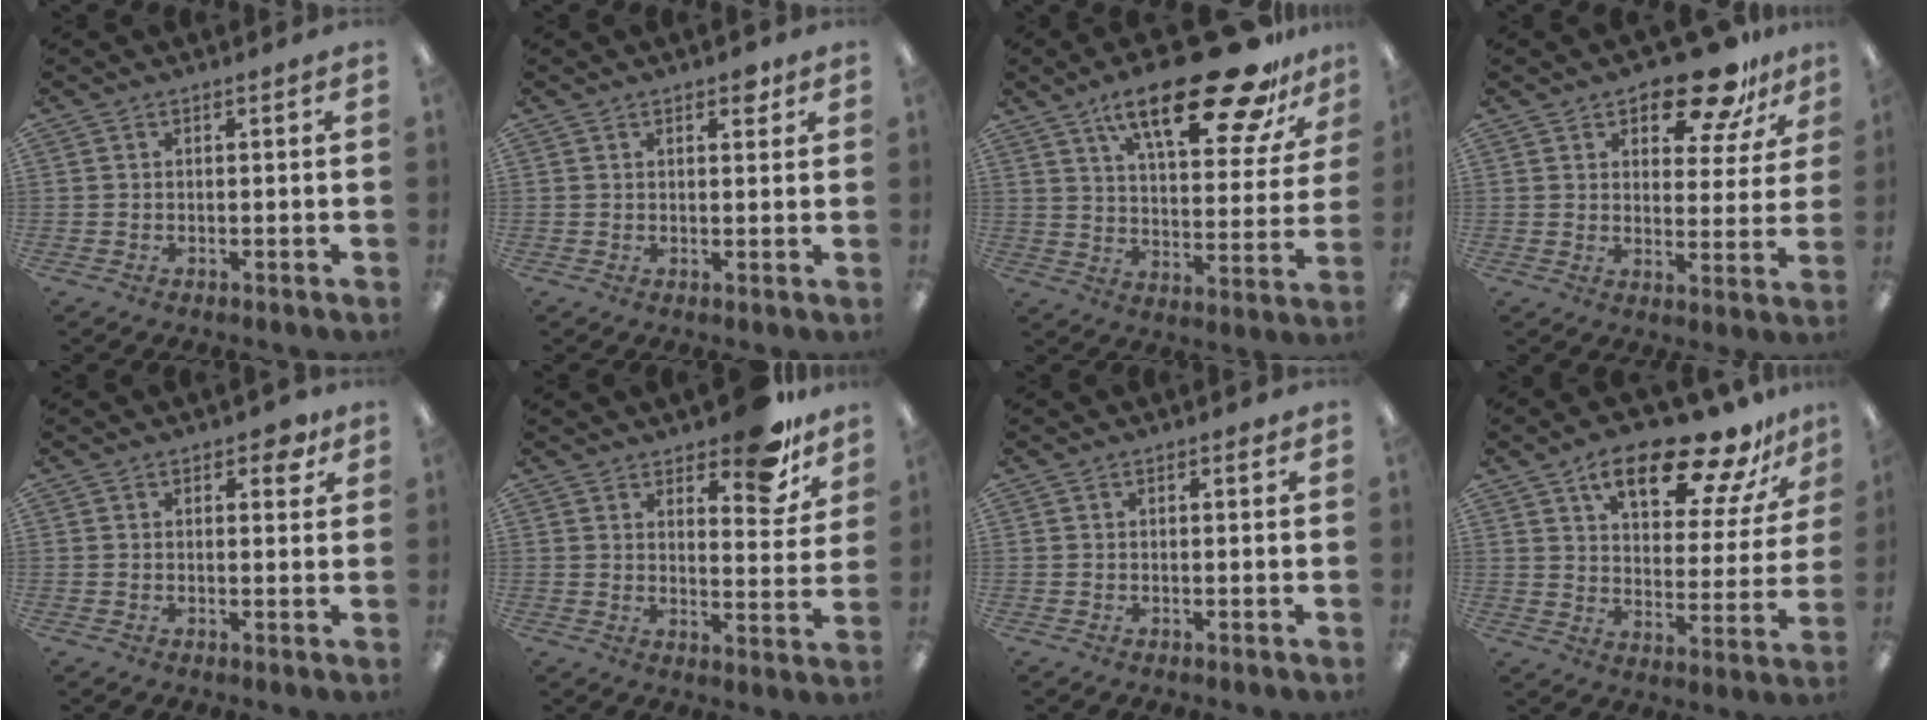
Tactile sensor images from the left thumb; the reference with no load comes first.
{"total": 3.2, "force": [2.0, 1.5, 2.0], "torque": [-0.017, -0.005, 0.029]}
{"total": 24.8, "force": [16.3, 8.1, 16.9], "torque": [-0.255, -0.092, 0.262]}
{"total": 14.3, "force": [10.8, 5.9, 7.4], "torque": [-0.105, -0.066, 0.186]}
{"total": 3.8, "force": [2.1, 2.1, 2.4], "torque": [-0.019, -0.006, 0.031]}
{"total": 12.2, "force": [9.3, 4.5, 6.4], "torque": [-0.070, -0.064, 0.160]}
{"total": 0.9, "force": [0.6, 0.5, 0.5], "torque": [-0.002, -0.001, 0.009]}
{"total": 20.0, "force": [13.8, 7.4, 12.5], "torque": [-0.190, -0.076, 0.225]}